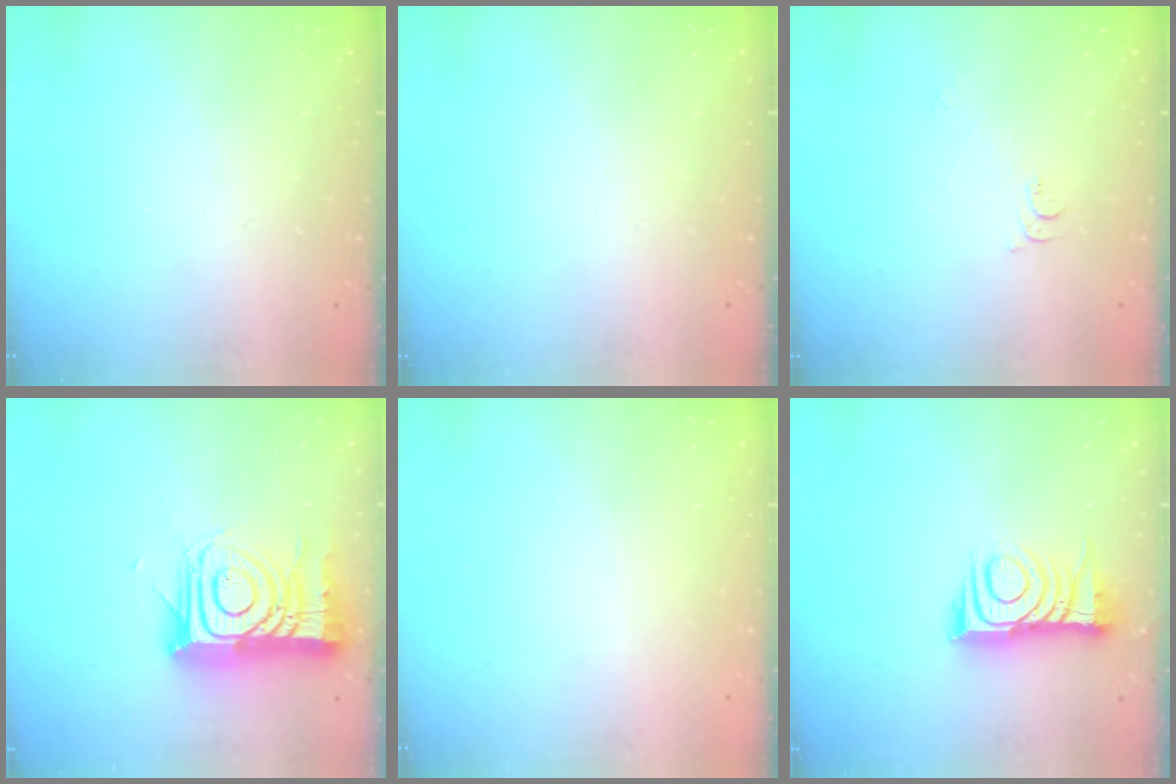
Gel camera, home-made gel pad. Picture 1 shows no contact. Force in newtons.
{"total": 0.0}
{"total": 5.2, "press": 5.1, "slide": 0.6}
{"total": 16.7, "press": 16.6, "slide": 1.4}
{"total": 0.0}
{"total": 10.0, "press": 10.0, "slide": 0.3}